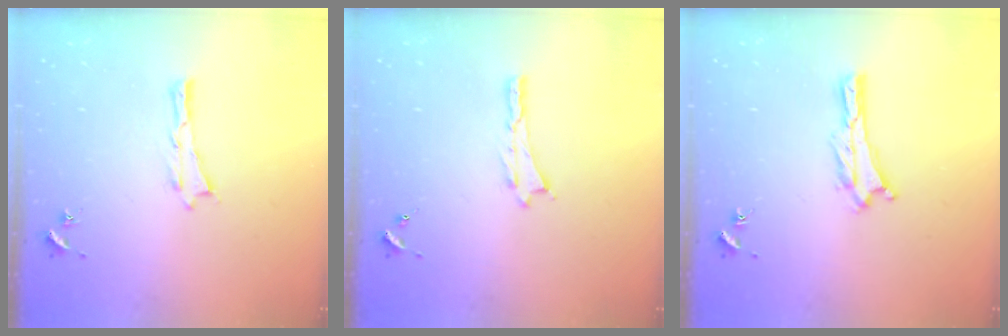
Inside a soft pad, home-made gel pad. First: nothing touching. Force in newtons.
{"total": 0.0}
{"total": 0.0}